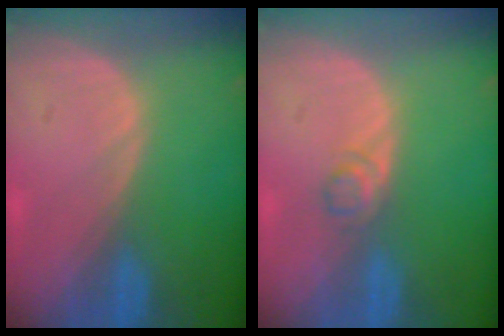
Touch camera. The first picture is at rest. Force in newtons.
{"total": 1.9, "press": 1.8, "slide": 0.2}